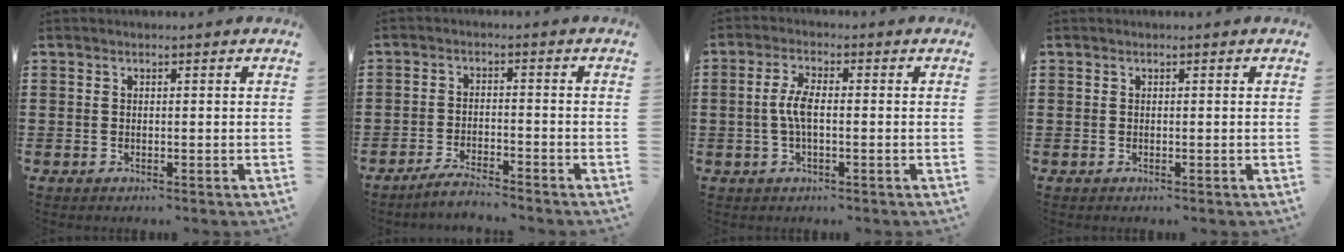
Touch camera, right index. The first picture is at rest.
{"total": 3.3, "force": [-3.1, 0.0, 0.9], "torque": [-0.018, 0.004, -0.063]}
{"total": 5.0, "force": [-0.4, 1.8, 4.6], "torque": [-0.106, -0.002, -0.015]}
{"total": 0.0}